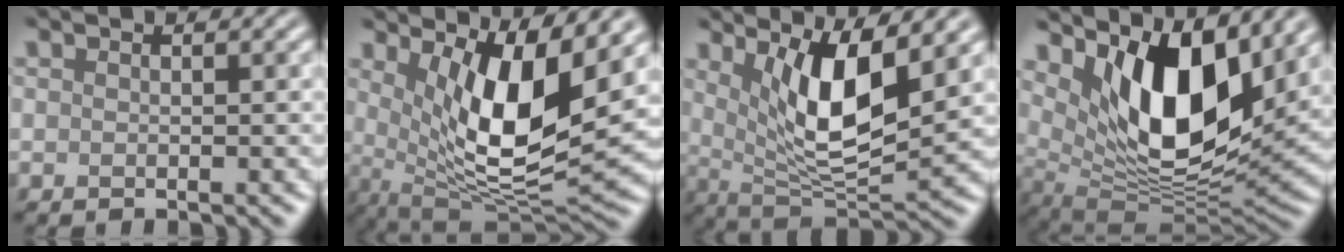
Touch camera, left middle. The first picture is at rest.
{"total": 9.5, "force": [2.8, 3.1, 8.5], "torque": [-0.145, -0.023, 0.053]}
{"total": 7.5, "force": [2.8, 2.4, 6.5], "torque": [-0.115, -0.019, 0.053]}
{"total": 10.8, "force": [4.5, 4.9, 8.5], "torque": [-0.134, -0.025, 0.082]}